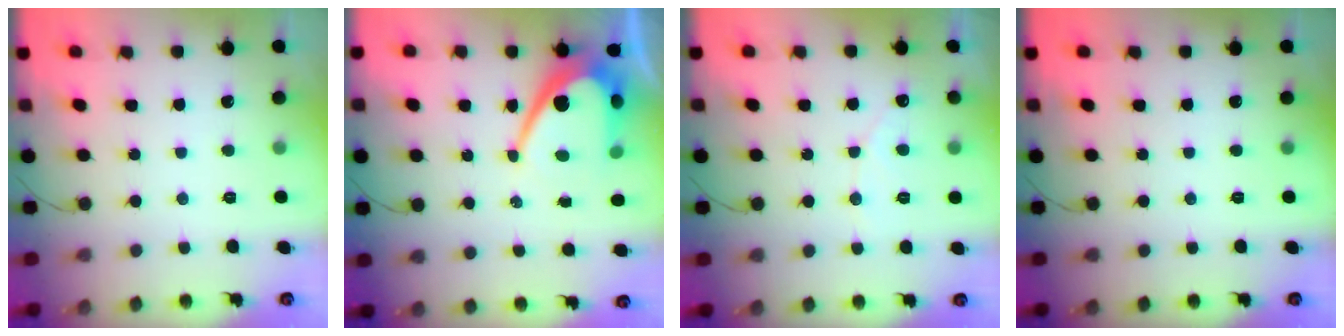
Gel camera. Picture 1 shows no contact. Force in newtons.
{"total": 13.1, "press": 13.0, "slide": 1.0}
{"total": 4.2, "press": 4.2, "slide": 0.3}
{"total": 0.0}